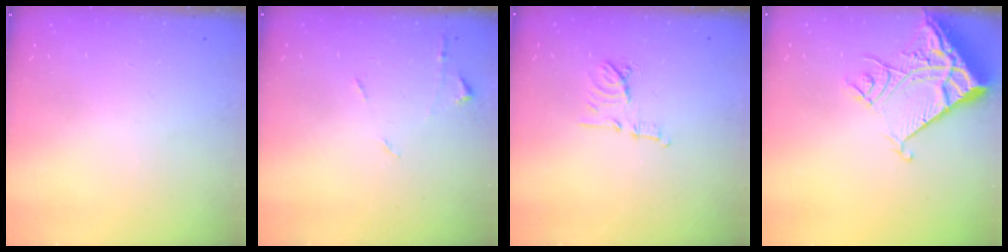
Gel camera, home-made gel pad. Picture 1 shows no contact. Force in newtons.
{"total": 5.6, "press": 5.6, "slide": 0.8}
{"total": 9.5, "press": 9.5, "slide": 0.8}
{"total": 13.1, "press": 13.0, "slide": 1.7}